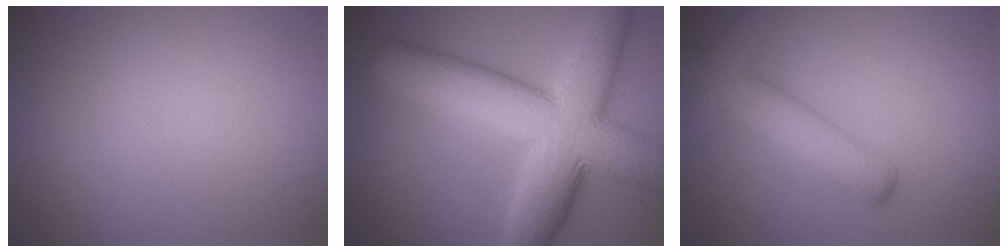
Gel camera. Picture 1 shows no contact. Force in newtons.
{"total": 12.2, "press": 12.2, "slide": 0.5}
{"total": 5.0, "press": 5.0, "slide": 0.2}